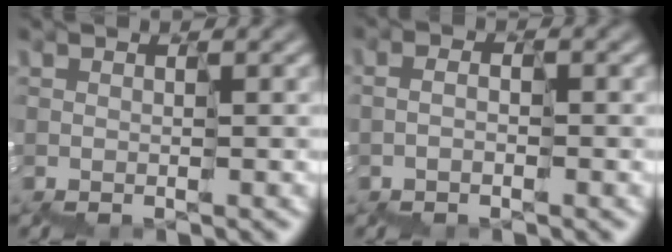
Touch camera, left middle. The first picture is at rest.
{"total": 1.3, "force": [-0.8, -0.7, -0.7], "torque": [0.012, 0.001, -0.017]}